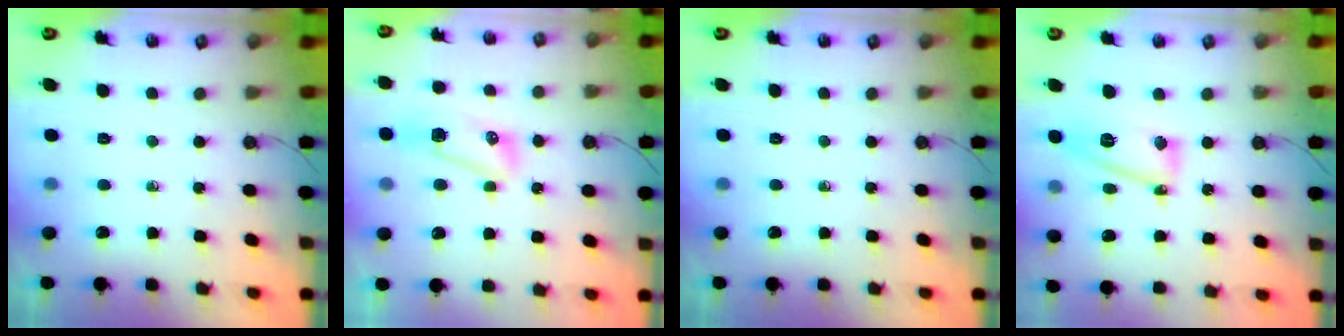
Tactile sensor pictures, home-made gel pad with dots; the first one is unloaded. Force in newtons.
{"total": 9.0, "press": 8.9, "slide": 1.8}
{"total": 0.0}
{"total": 11.3, "press": 11.2, "slide": 1.3}